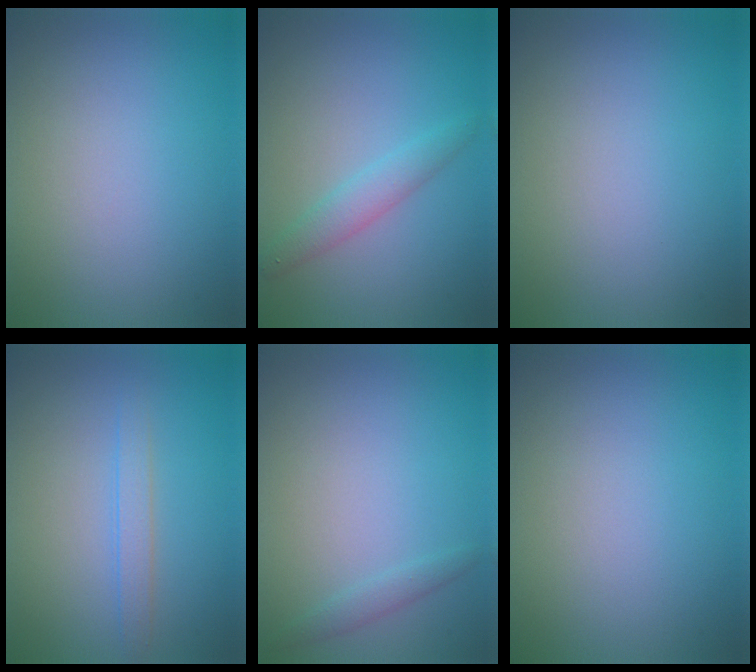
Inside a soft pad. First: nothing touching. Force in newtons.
{"total": 2.1, "press": 2.1, "slide": 0.0}
{"total": 0.0}
{"total": 1.8, "press": 1.8, "slide": 0.0}
{"total": 1.0, "press": 1.0, "slide": 0.1}
{"total": 0.0}